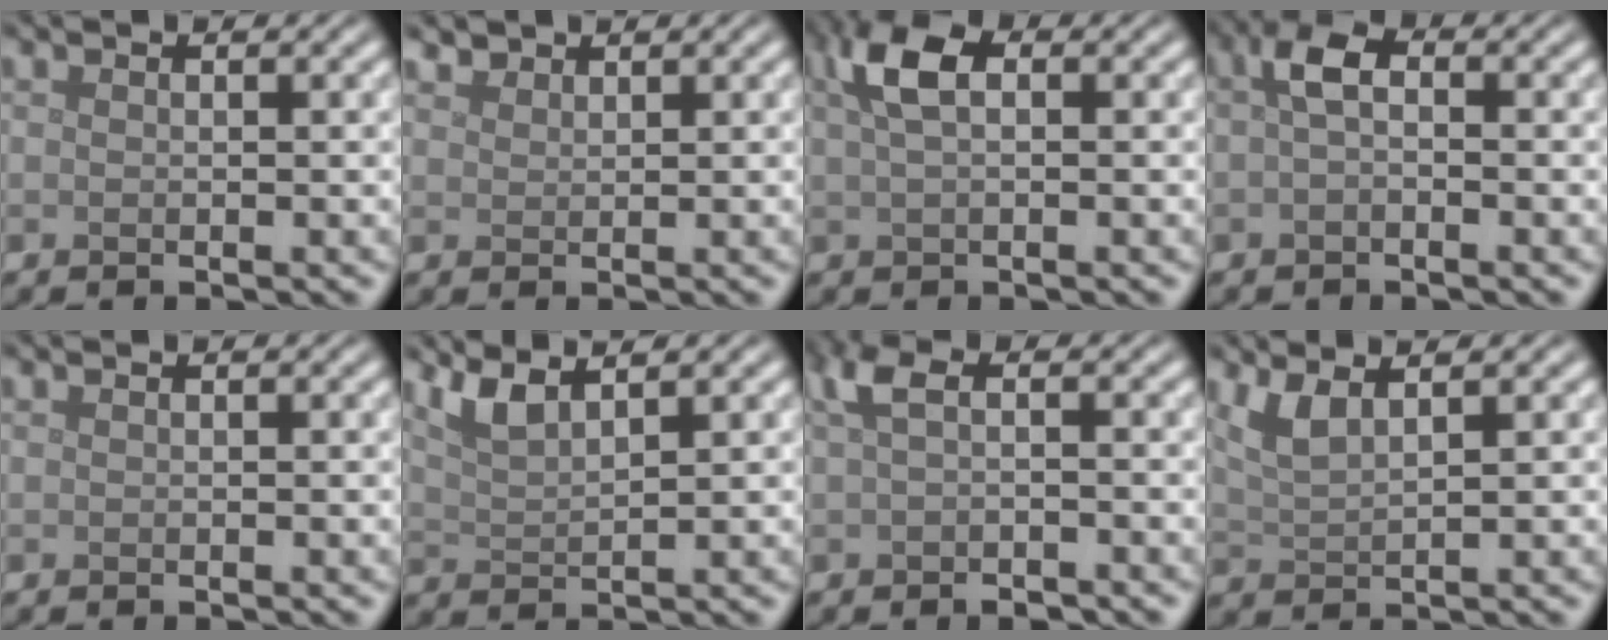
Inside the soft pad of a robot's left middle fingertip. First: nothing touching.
{"total": 1.5, "force": [1.4, 0.4, 0.2], "torque": [-0.008, 0.004, 0.030]}
{"total": 3.8, "force": [1.3, 1.8, 3.0], "torque": [-0.065, 0.010, 0.019]}
{"total": 2.3, "force": [0.1, 1.2, 2.0], "torque": [-0.037, 0.007, -0.006]}
{"total": 0.0}
{"total": 2.8, "force": [2.2, 0.6, 1.7], "torque": [-0.030, 0.004, 0.046]}
{"total": 3.0, "force": [-0.3, 1.2, 2.7], "torque": [-0.053, 0.000, -0.006]}
{"total": 2.6, "force": [1.6, 0.7, 1.8], "torque": [-0.037, -0.001, 0.036]}